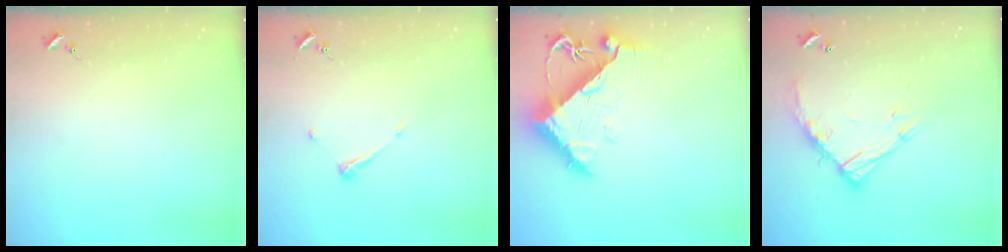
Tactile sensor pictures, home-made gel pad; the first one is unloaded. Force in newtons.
{"total": 6.7, "press": 6.7, "slide": 0.3}
{"total": 9.1, "press": 9.1, "slide": 1.1}
{"total": 13.8, "press": 13.8, "slide": 1.0}